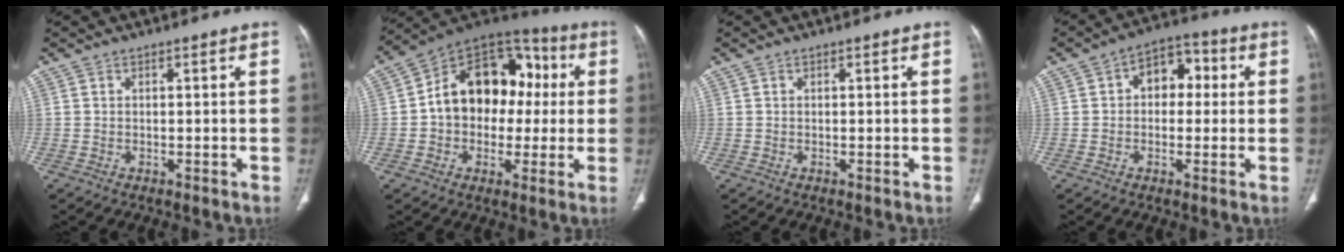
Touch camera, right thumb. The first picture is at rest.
{"total": 18.8, "force": [1.1, 13.9, 12.7], "torque": [-0.150, 0.046, 0.009]}
{"total": 0.0}
{"total": 8.5, "force": [1.4, 5.8, 6.0], "torque": [-0.049, 0.023, 0.012]}